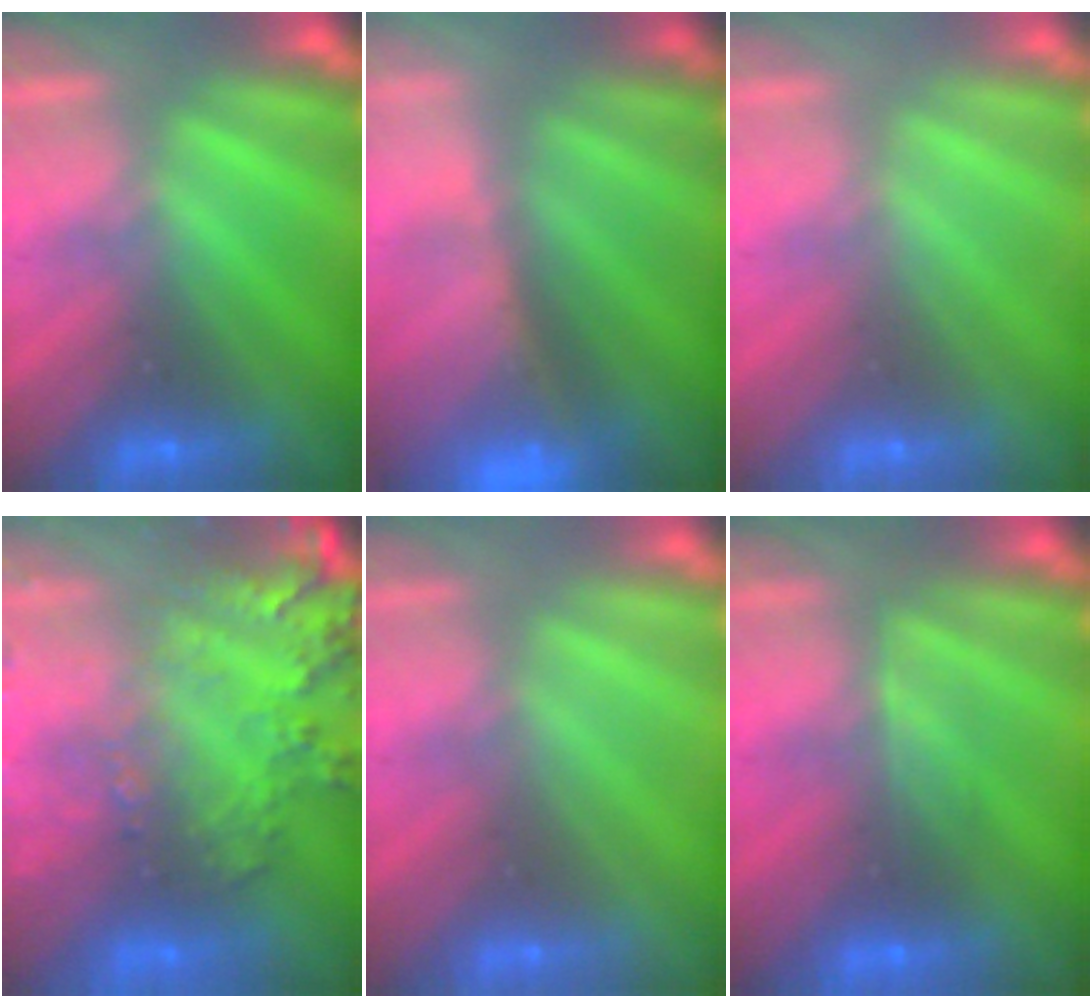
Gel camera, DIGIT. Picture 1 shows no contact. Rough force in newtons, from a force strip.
{"total": 9.5}
{"total": 3.4}
{"total": 7.5}
{"total": 3.3}
{"total": 2.4}